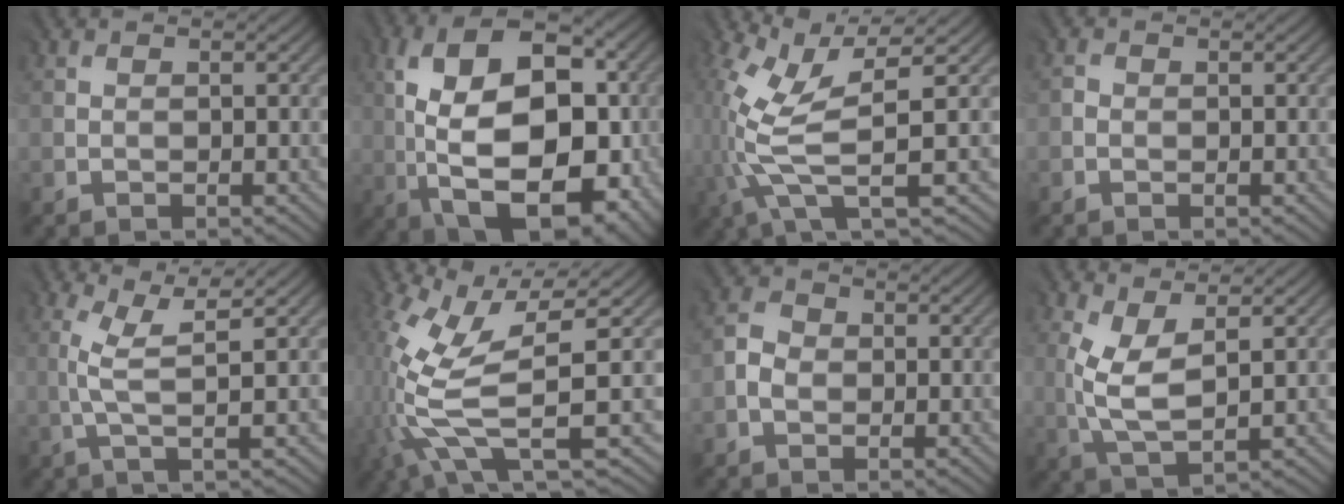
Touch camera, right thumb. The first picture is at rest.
{"total": 17.7, "force": [-1.3, 9.5, 14.8], "torque": [-0.225, 0.022, -0.029]}
{"total": 8.8, "force": [0.0, 2.4, 8.5], "torque": [-0.197, -0.005, 0.000]}
{"total": 0.7, "force": [-0.5, 0.3, -0.4], "torque": [0.008, -0.002, -0.012]}
{"total": 3.7, "force": [0.9, 0.1, 3.6], "torque": [-0.080, 0.006, 0.021]}
{"total": 11.9, "force": [-0.5, 4.2, 11.1], "torque": [-0.267, -0.021, 0.005]}
{"total": 2.3, "force": [-0.9, 1.9, 0.9], "torque": [-0.022, 0.001, -0.023]}
{"total": 5.5, "force": [1.1, 2.1, 5.0], "torque": [-0.127, 0.000, 0.025]}